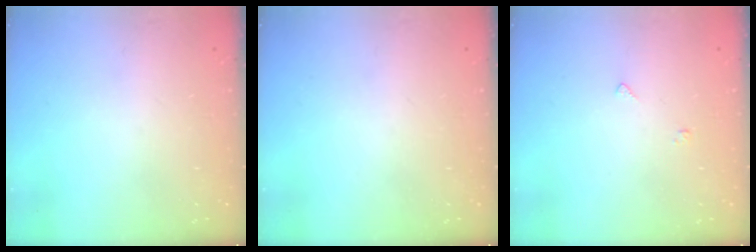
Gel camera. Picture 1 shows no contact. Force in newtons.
{"total": 0.0}
{"total": 3.4, "press": 3.4, "slide": 0.3}